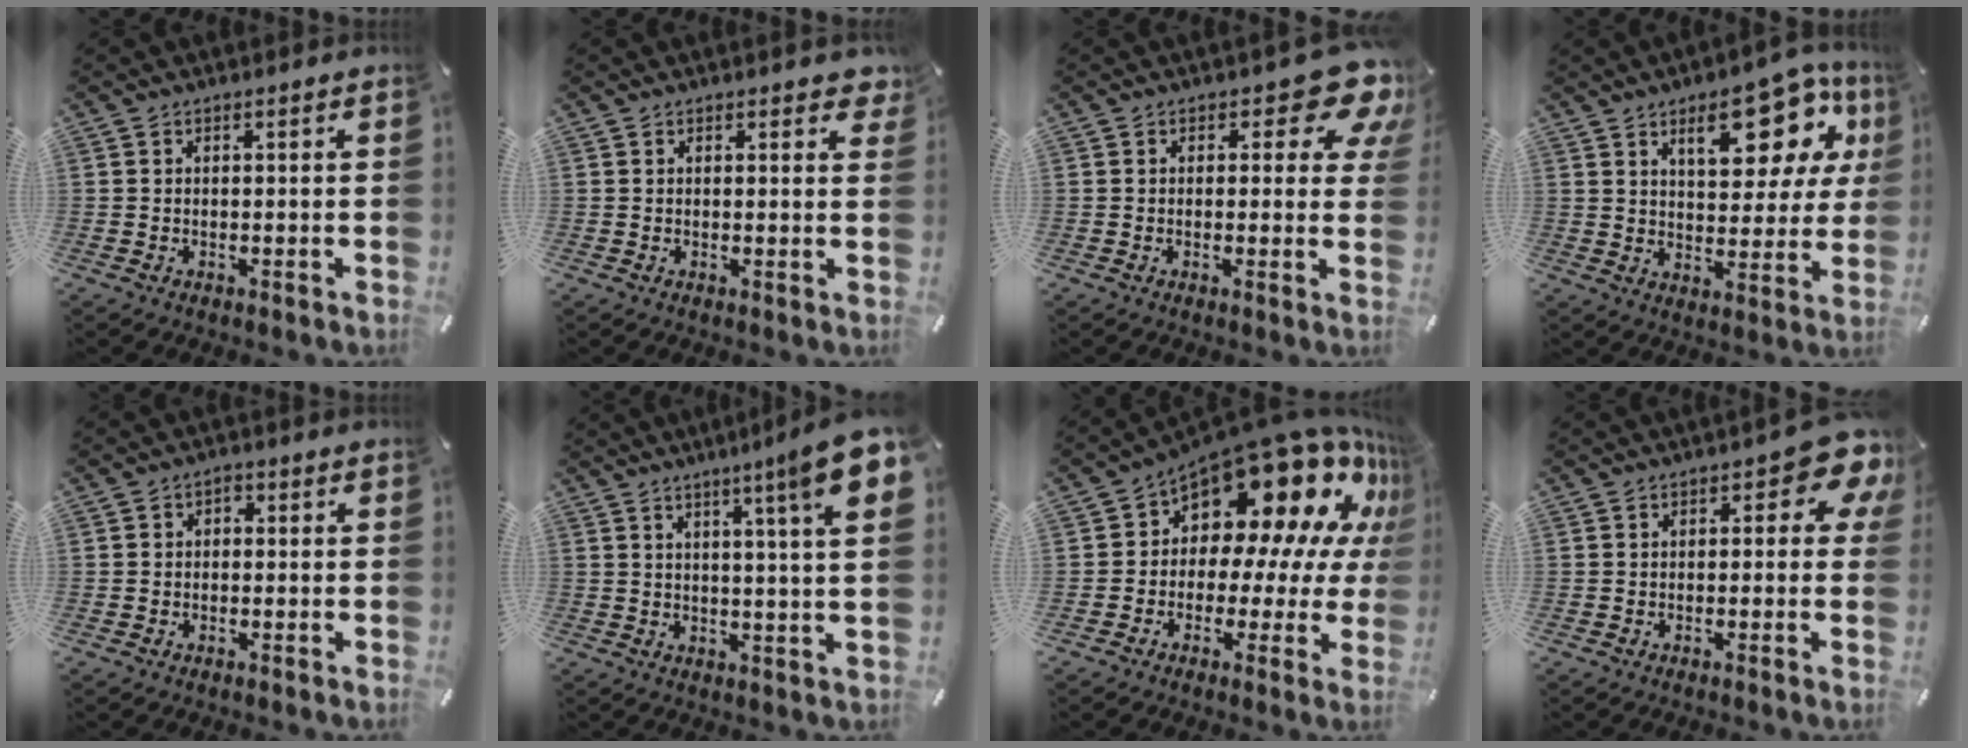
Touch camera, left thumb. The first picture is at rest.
{"total": 1.8, "force": [1.2, 0.9, 1.0], "torque": [0.001, -0.004, 0.016]}
{"total": 10.5, "force": [5.5, 4.9, 7.5], "torque": [-0.082, -0.034, 0.090]}
{"total": 17.4, "force": [9.1, 8.7, 12.0], "torque": [-0.157, -0.040, 0.148]}
{"total": 2.0, "force": [-0.8, 1.7, 0.5], "torque": [-0.008, 0.012, -0.019]}
{"total": 11.9, "force": [5.7, 0.0, 10.5], "torque": [-0.165, -0.029, 0.084]}
{"total": 20.0, "force": [11.5, 10.5, 12.6], "torque": [-0.193, -0.105, 0.199]}
{"total": 7.7, "force": [2.7, 3.6, 6.2], "torque": [-0.074, -0.017, 0.041]}